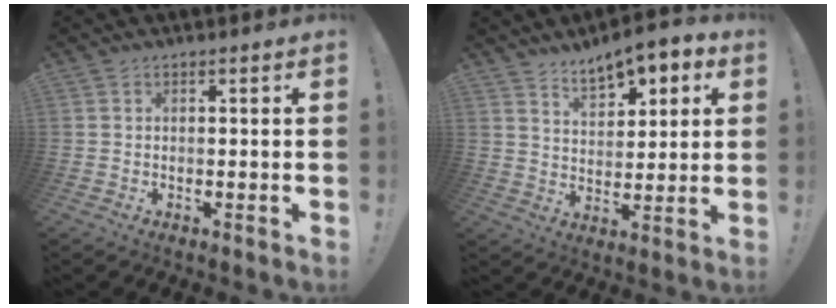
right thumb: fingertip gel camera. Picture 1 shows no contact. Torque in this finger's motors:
{"motor_torque": [0.05, 0.10, 0.03, 0.15, 0.09]}